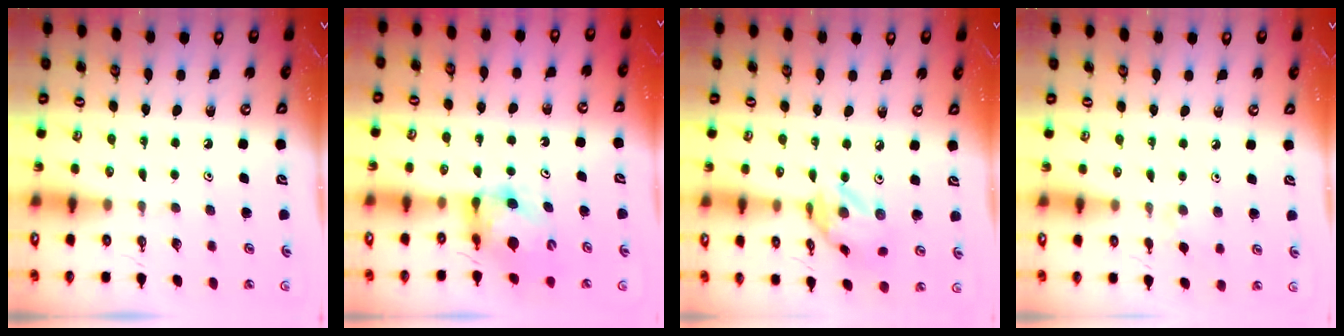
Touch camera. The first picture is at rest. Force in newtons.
{"total": 5.9, "press": 5.9, "slide": 0.6}
{"total": 10.3, "press": 10.3, "slide": 0.8}
{"total": 3.7, "press": 3.7, "slide": 0.7}